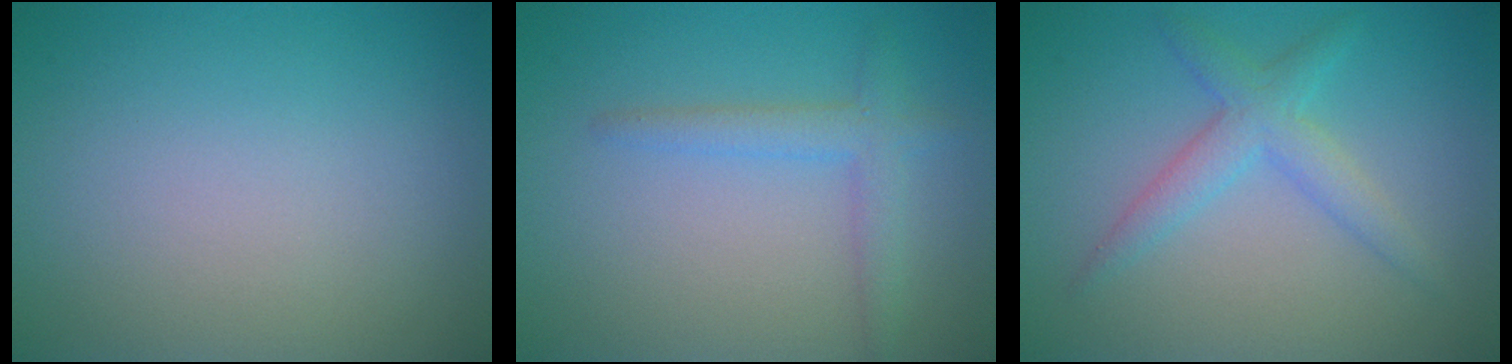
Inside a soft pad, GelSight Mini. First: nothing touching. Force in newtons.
{"total": 2.3, "press": 2.3, "slide": 0.2}
{"total": 3.0, "press": 3.0, "slide": 0.1}